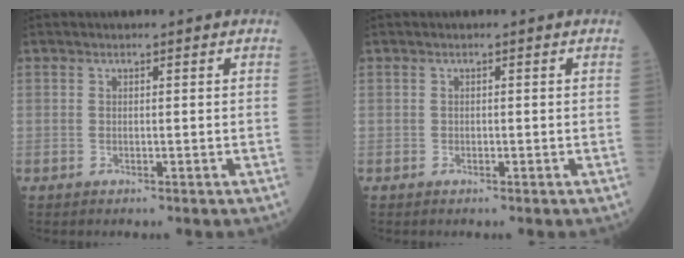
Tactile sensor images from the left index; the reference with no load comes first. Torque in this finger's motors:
{"motor_torque": [-0.18, 0.04, -0.01, -0.01]}